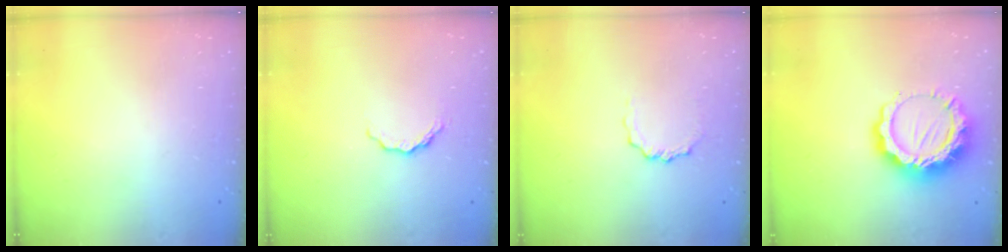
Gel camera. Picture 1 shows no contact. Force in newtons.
{"total": 6.7, "press": 6.7, "slide": 0.6}
{"total": 2.4, "press": 2.4, "slide": 0.3}
{"total": 14.1, "press": 14.0, "slide": 1.7}